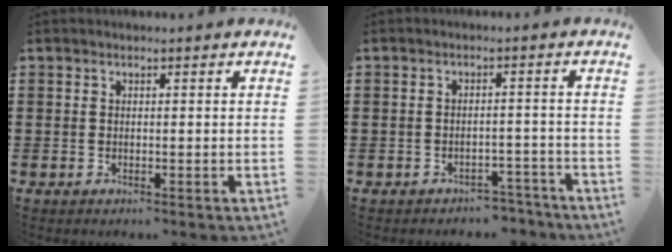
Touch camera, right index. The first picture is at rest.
{"total": 2.6, "force": [-2.5, 0.7, 0.2], "torque": [-0.009, 0.003, -0.053]}